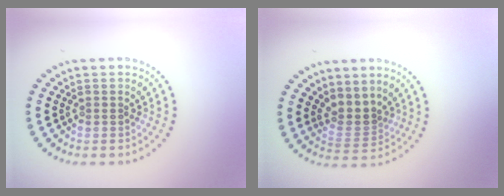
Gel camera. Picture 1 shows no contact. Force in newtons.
{"total": 2.4, "press": 1.7, "slide": 1.7}